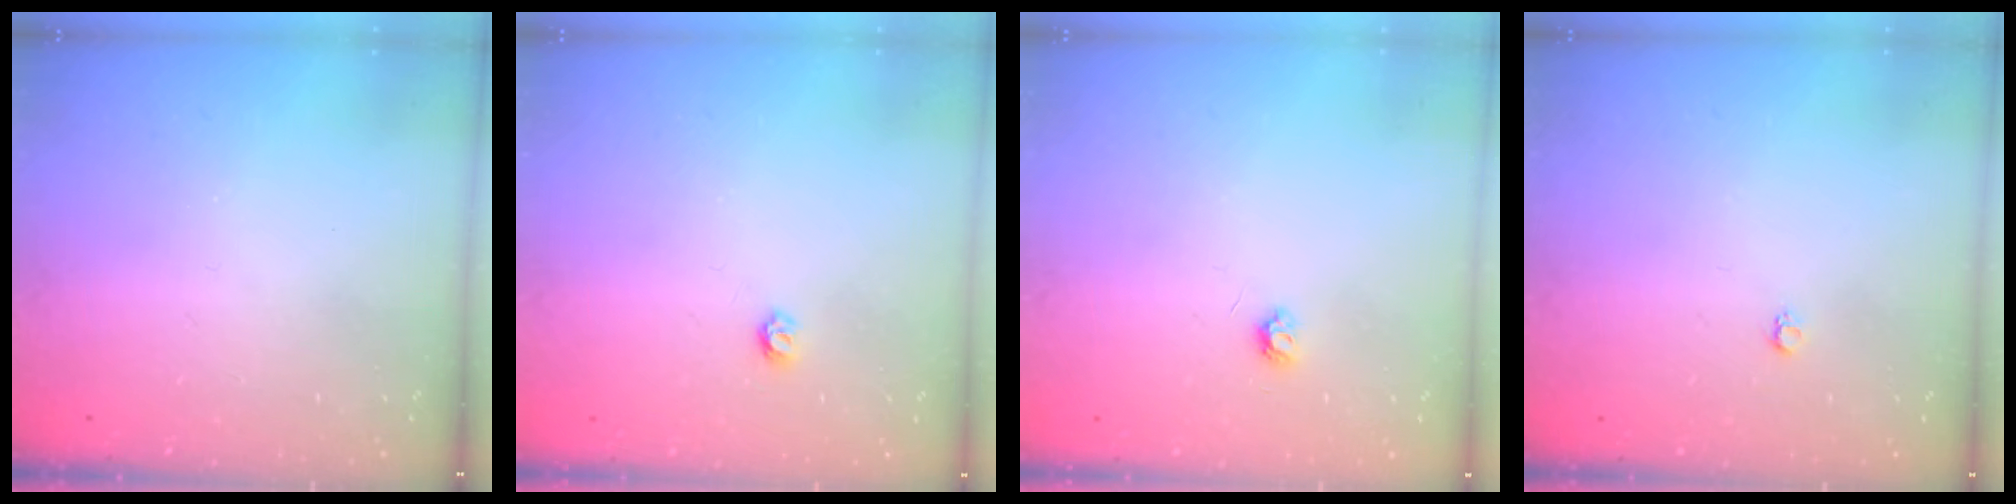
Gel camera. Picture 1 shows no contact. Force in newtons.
{"total": 3.5, "press": 3.5, "slide": 0.3}
{"total": 3.7, "press": 3.7, "slide": 0.4}
{"total": 2.6, "press": 2.6, "slide": 0.4}